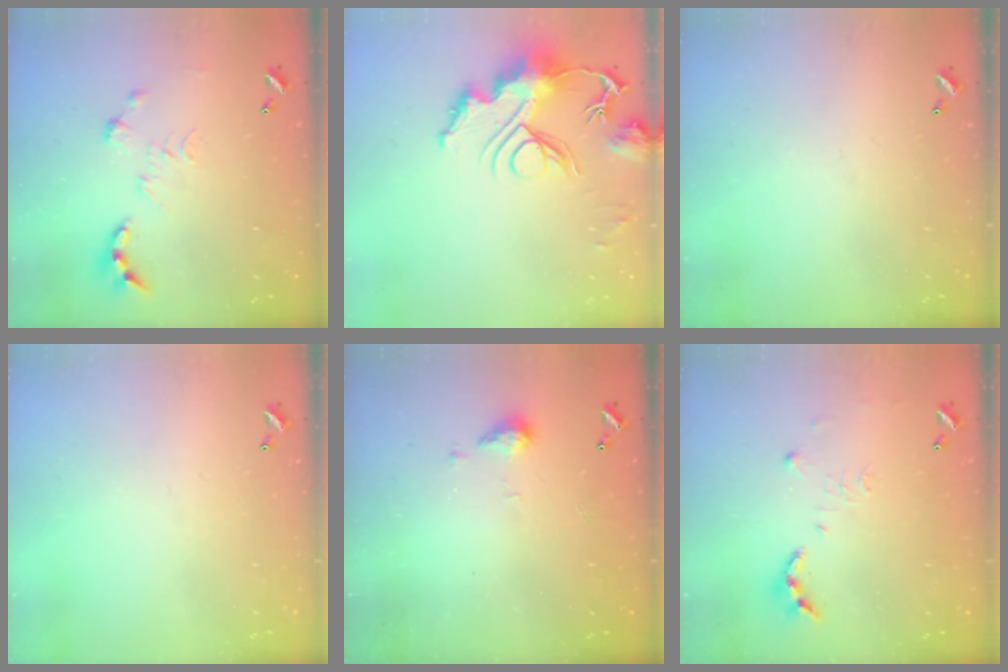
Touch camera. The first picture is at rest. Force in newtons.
{"total": 13.9, "press": 13.8, "slide": 1.5}
{"total": 0.0}
{"total": 0.0}
{"total": 3.8, "press": 3.7, "slide": 0.6}
{"total": 7.0, "press": 7.0, "slide": 0.5}